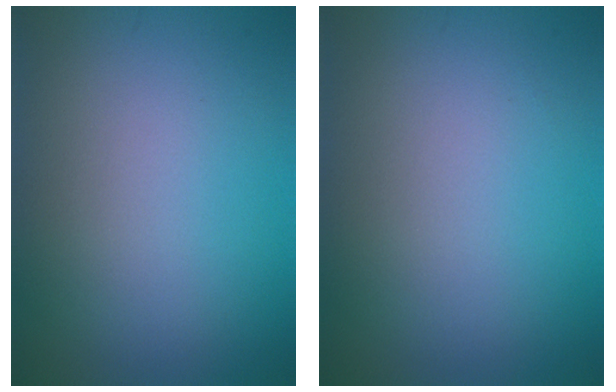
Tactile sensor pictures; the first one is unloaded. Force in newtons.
{"total": 0.0}